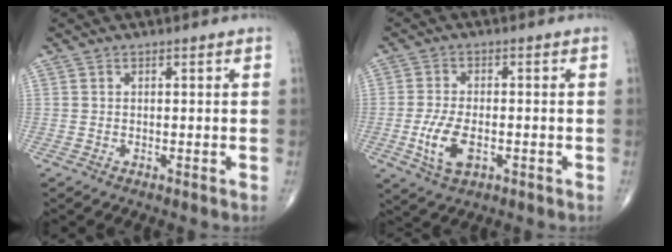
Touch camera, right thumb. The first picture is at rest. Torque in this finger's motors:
{"motor_torque": [0.21, -0.04, 0.64, 0.41, 0.24]}